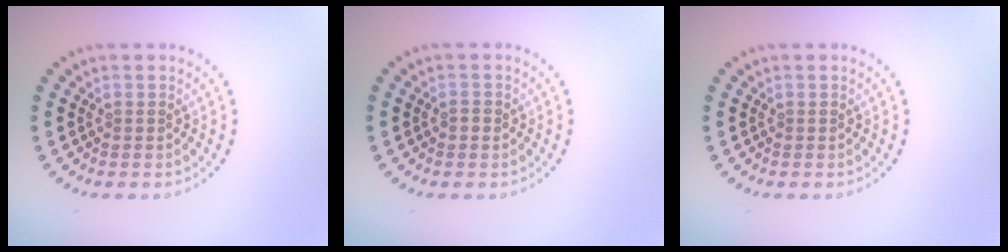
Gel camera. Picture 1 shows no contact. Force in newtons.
{"total": 0.8, "press": 0.8, "slide": 0.1}
{"total": 0.0}